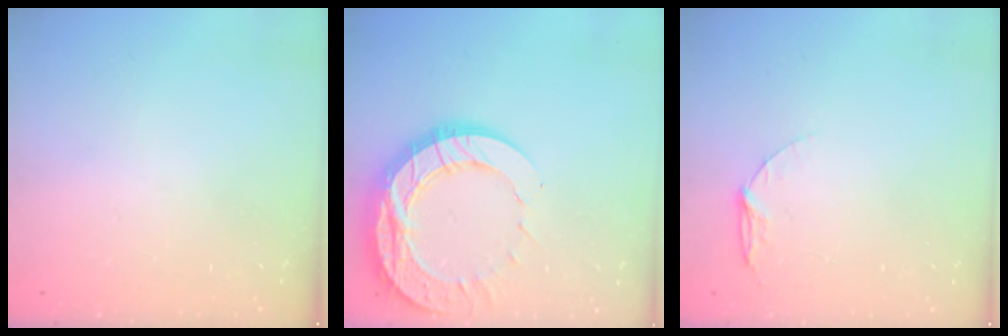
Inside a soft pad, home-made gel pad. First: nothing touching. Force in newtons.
{"total": 19.4, "press": 19.4, "slide": 1.8}
{"total": 5.4, "press": 5.4, "slide": 0.5}